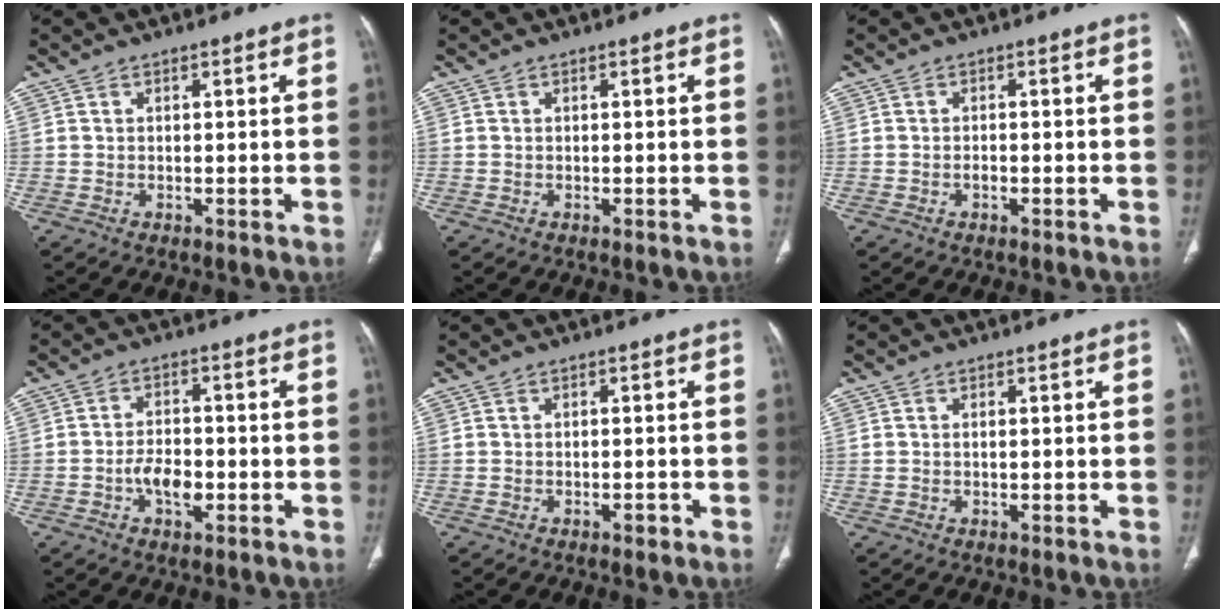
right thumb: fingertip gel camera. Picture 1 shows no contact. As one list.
[{"total": 0.0}, {"total": 1.0, "force": [-0.6, 0.5, 0.6], "torque": [-0.009, 0.003, -0.011]}, {"total": 5.5, "force": [-1.8, 3.1, 4.1], "torque": [-0.060, 0.012, -0.033]}, {"total": 1.1, "force": [-0.7, 0.6, 0.7], "torque": [-0.007, 0.004, -0.011]}, {"total": 0.7, "force": [0.1, 0.3, 0.6], "torque": [-0.017, 0.003, 0.004]}]